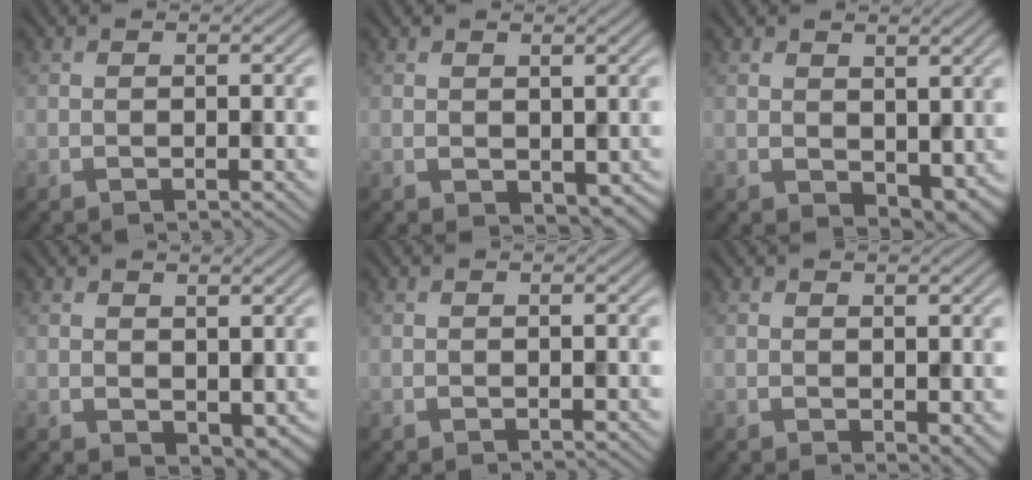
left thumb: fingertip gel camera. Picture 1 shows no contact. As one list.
[{"total": 2.0, "force": [0.6, 1.4, 1.4], "torque": [-0.027, -0.010, 0.017]}, {"total": 4.3, "force": [1.2, 2.8, 2.9], "torque": [-0.054, -0.015, 0.028]}, {"total": 2.5, "force": [0.9, 1.6, 1.7], "torque": [-0.032, -0.010, 0.022]}, {"total": 0.0}, {"total": 2.1, "force": [-0.2, 1.2, 1.7], "torque": [-0.026, -0.008, 0.001]}]